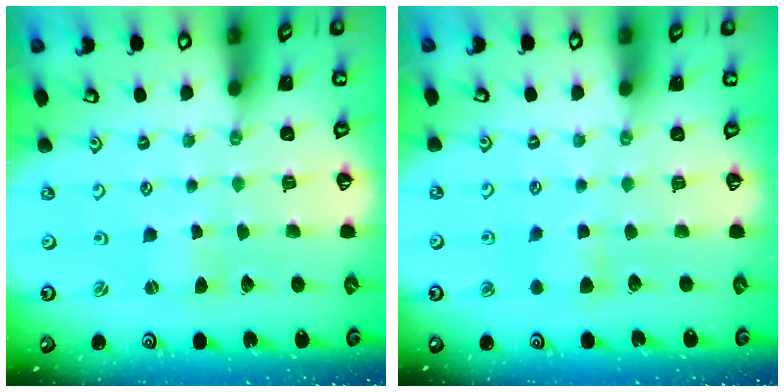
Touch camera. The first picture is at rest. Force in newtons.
{"total": 4.8, "press": 4.8, "slide": 0.7}